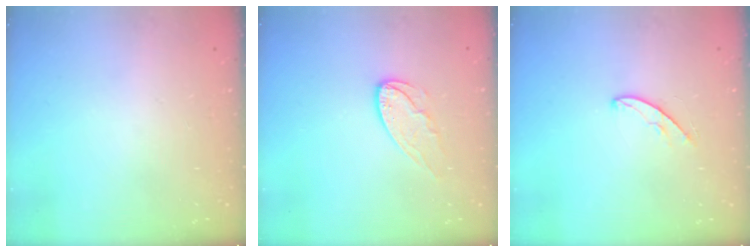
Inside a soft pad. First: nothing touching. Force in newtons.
{"total": 7.5, "press": 7.5, "slide": 0.3}
{"total": 5.3, "press": 5.3, "slide": 0.4}